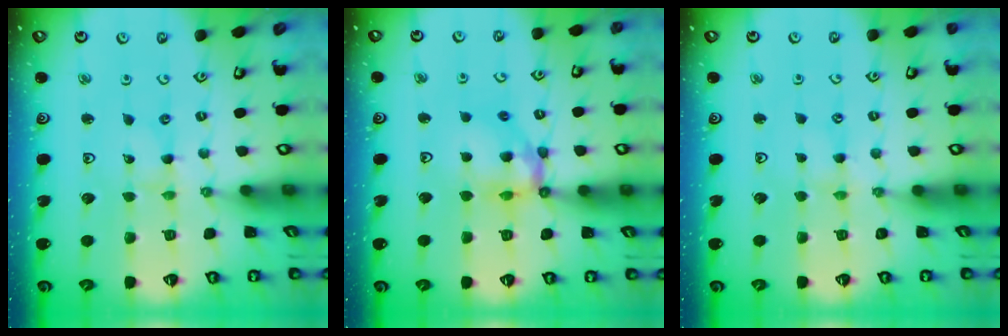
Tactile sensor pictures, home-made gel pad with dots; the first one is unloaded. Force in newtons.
{"total": 12.5, "press": 12.4, "slide": 1.5}
{"total": 1.9, "press": 1.8, "slide": 0.3}